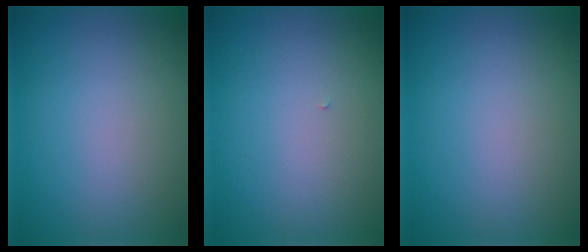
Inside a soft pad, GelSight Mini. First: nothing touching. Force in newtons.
{"total": 0.0}
{"total": 0.0}